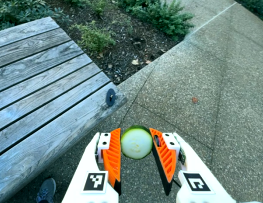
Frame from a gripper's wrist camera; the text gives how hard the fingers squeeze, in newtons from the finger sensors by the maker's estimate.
{"total": 7.6, "left": 7.6, "right": 7.6}